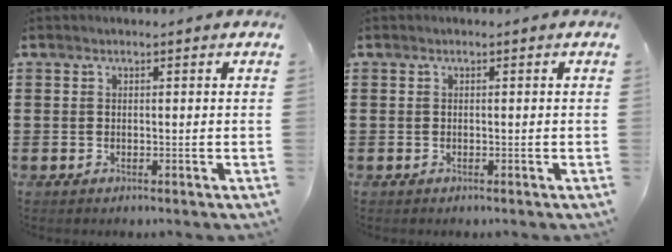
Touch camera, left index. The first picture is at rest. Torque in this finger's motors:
{"motor_torque": [0.00, 0.00, 0.00, 0.00]}